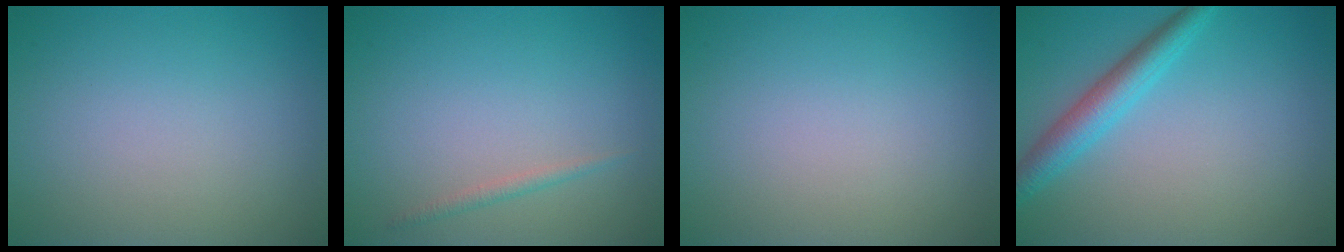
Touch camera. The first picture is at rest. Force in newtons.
{"total": 0.9, "press": 0.9, "slide": 0.1}
{"total": 0.0}
{"total": 3.4, "press": 3.4, "slide": 0.1}